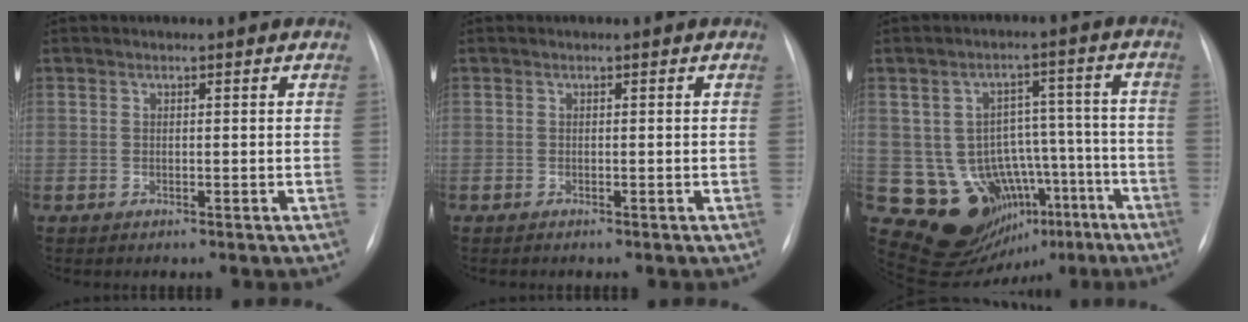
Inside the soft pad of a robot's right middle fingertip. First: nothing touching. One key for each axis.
{"total": 0.0}
{"total": 15.1, "fx": -6.9, "fy": 11.5, "fz": 6.9, "tx": -0.088, "ty": 0.054, "tz": -0.082}